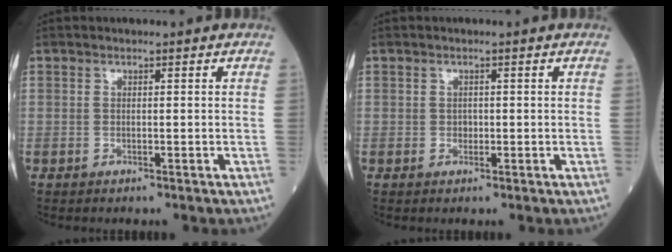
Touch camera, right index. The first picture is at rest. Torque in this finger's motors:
{"motor_torque": [0.19, -0.10, 0.03, 0.01]}